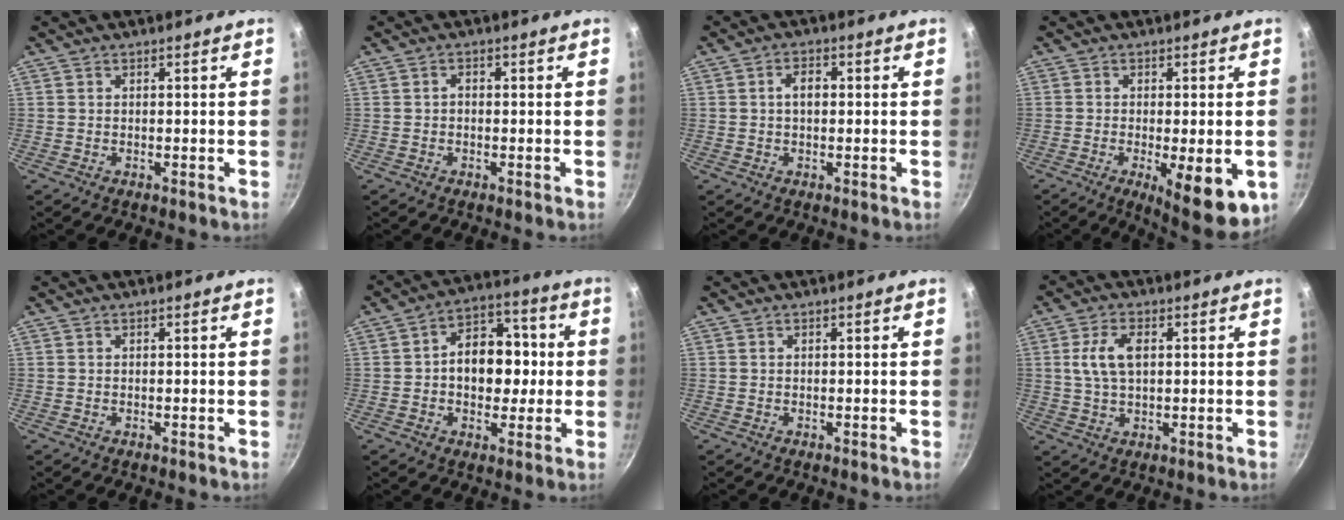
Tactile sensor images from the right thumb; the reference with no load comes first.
{"total": 1.0, "force": [-0.2, 0.7, 0.7], "torque": [-0.006, 0.004, -0.006]}
{"total": 3.3, "force": [0.3, 2.0, 2.6], "torque": [-0.043, 0.011, 0.003]}
{"total": 11.9, "force": [-3.9, 3.7, 10.6], "torque": [-0.139, -0.016, -0.045]}
{"total": 0.0}
{"total": 12.6, "force": [0.0, 8.6, 9.1], "torque": [-0.093, 0.029, -0.006]}
{"total": 0.0}
{"total": 6.8, "force": [1.3, 3.6, 5.6], "torque": [-0.115, 0.004, 0.026]}